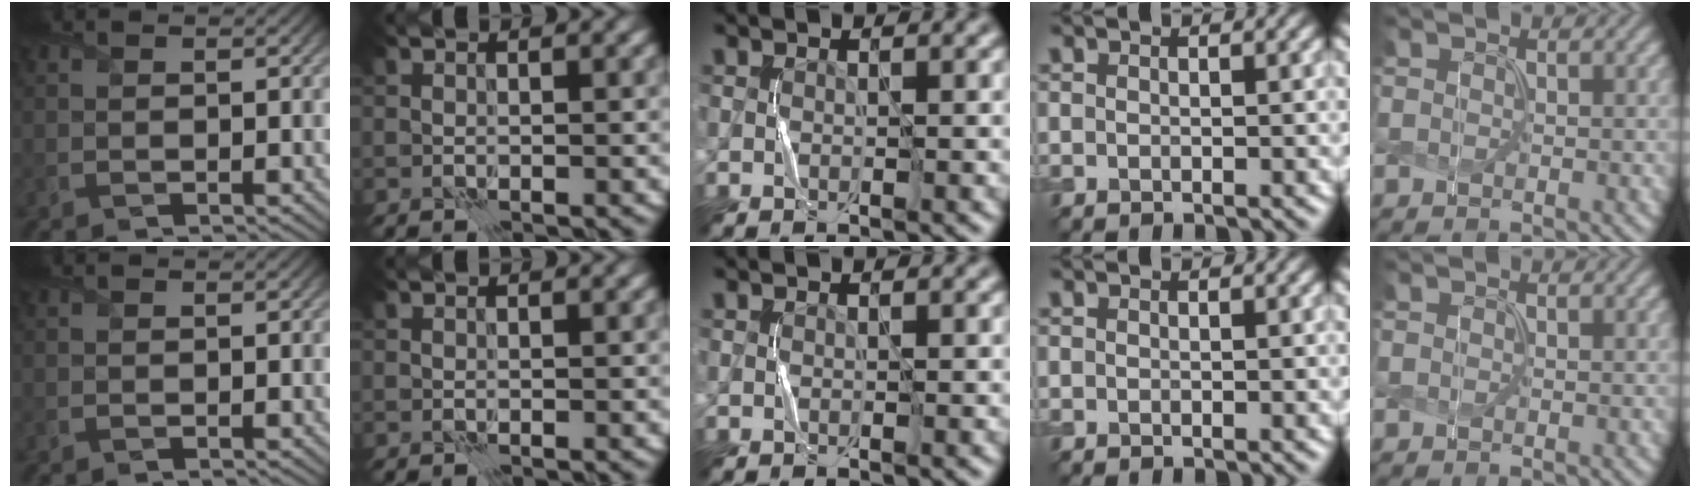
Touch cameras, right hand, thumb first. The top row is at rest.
{}